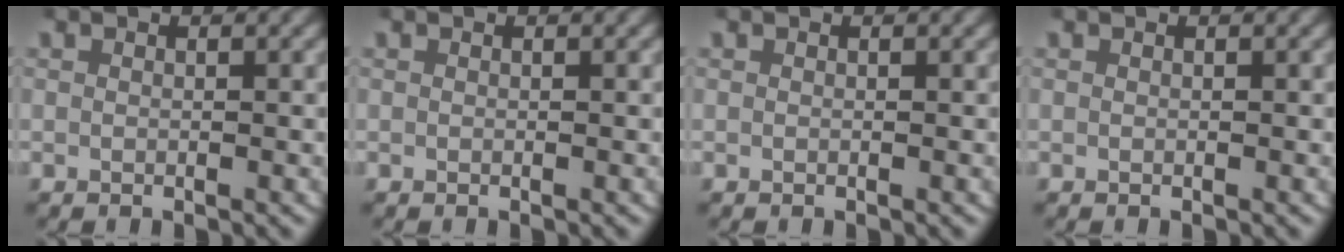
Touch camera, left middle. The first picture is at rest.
{"total": 0.0}
{"total": 0.0}
{"total": 0.0}